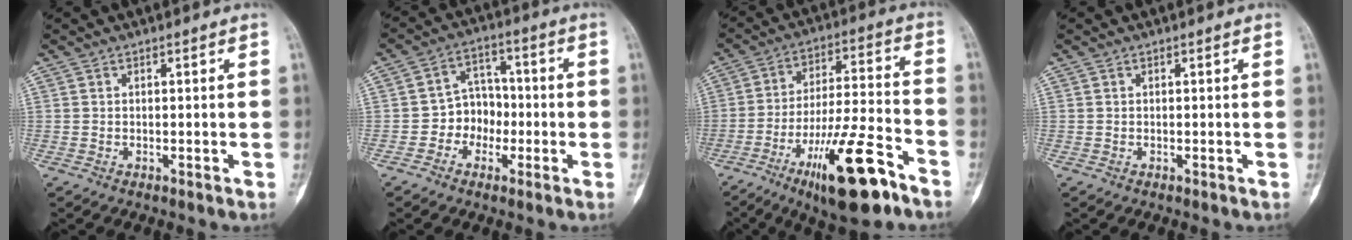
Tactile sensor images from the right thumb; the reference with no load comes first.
{"total": 7.0, "force": [-2.0, 5.9, 3.0], "torque": [-0.007, 0.030, -0.046]}
{"total": 18.4, "force": [-10.5, 4.5, 14.5], "torque": [-0.254, 0.058, -0.171]}
{"total": 0.0}